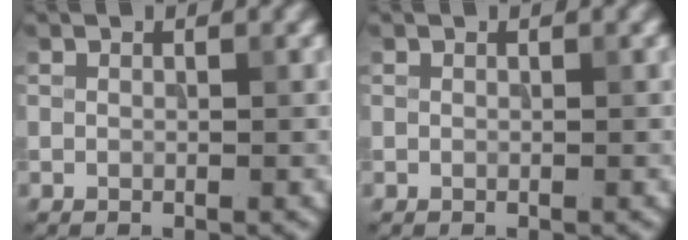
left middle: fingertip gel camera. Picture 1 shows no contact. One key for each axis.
{"total": 0.0}